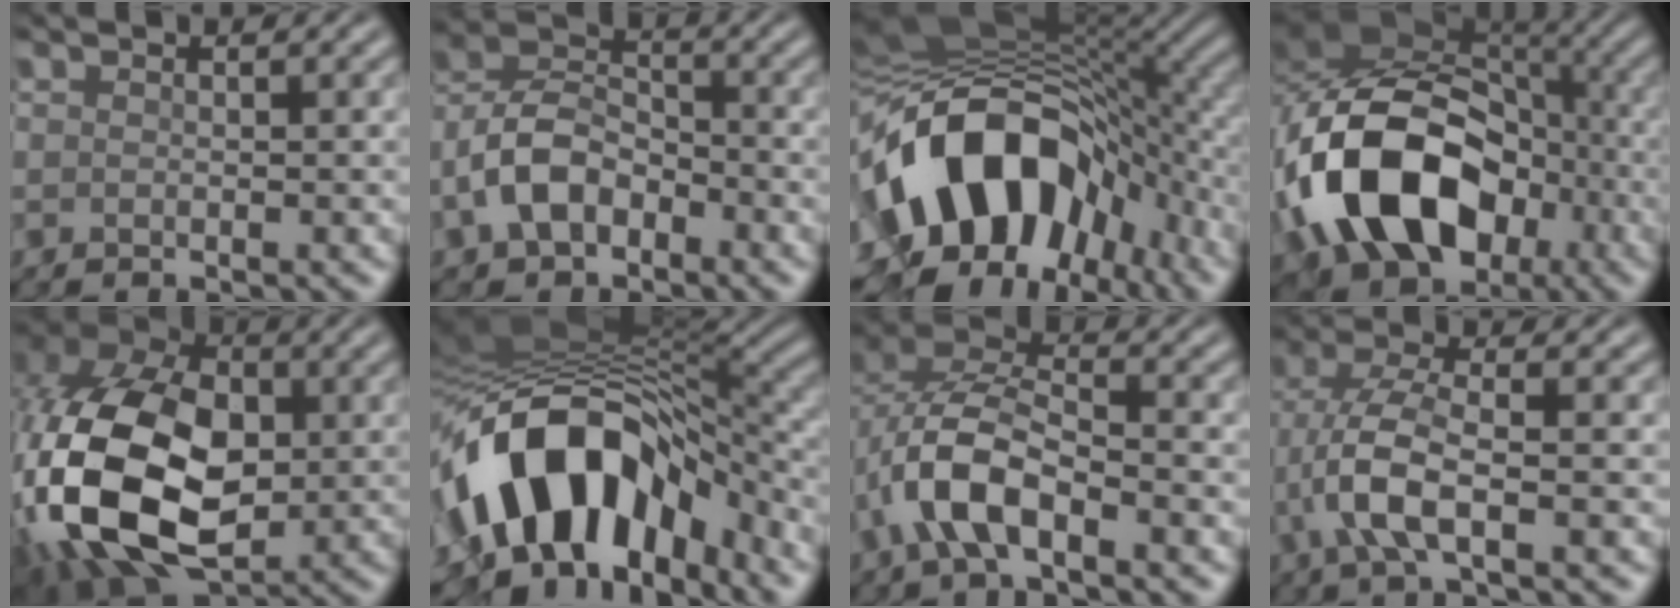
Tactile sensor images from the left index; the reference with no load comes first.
{"total": 5.8, "force": [-2.7, 3.7, 3.7], "torque": [-0.080, 0.013, -0.059]}
{"total": 16.2, "force": [-4.4, 10.6, 11.5], "torque": [-0.195, 0.004, -0.075]}
{"total": 14.0, "force": [-4.3, 9.5, 9.3], "torque": [-0.176, -0.004, -0.080]}
{"total": 15.9, "force": [-2.2, 10.6, 11.7], "torque": [-0.255, -0.002, -0.048]}
{"total": 12.3, "force": [-5.4, 7.0, 8.5], "torque": [-0.136, 0.020, -0.097]}
{"total": 6.5, "force": [-2.7, 3.0, 5.1], "torque": [-0.103, 0.012, -0.054]}
{"total": 5.6, "force": [-1.2, 2.1, 5.0], "torque": [-0.123, 0.012, -0.025]}